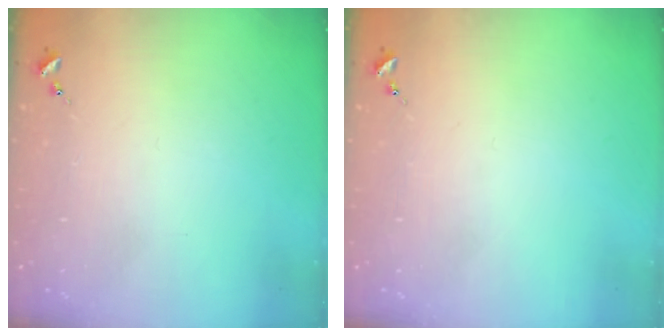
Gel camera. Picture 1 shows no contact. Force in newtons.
{"total": 0.0}